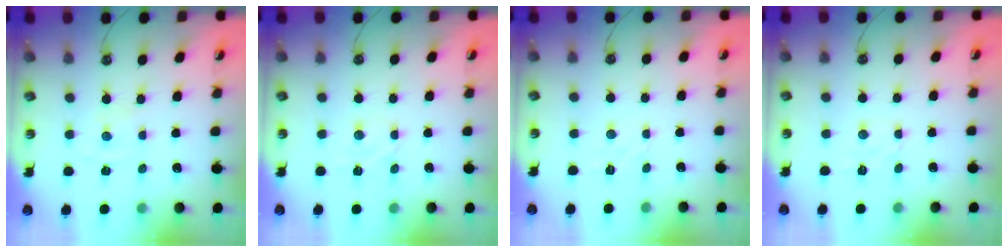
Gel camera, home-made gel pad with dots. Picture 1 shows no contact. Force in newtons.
{"total": 2.8, "press": 2.8, "slide": 0.1}
{"total": 2.5, "press": 2.4, "slide": 0.5}
{"total": 3.0, "press": 3.0, "slide": 0.5}